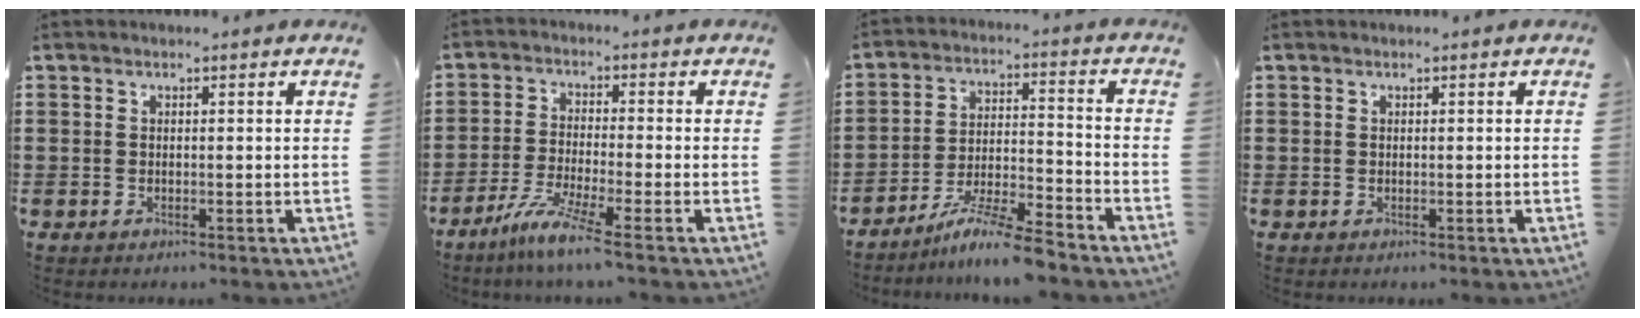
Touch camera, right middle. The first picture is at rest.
{"total": 5.9, "force": [-4.3, -0.2, 4.0], "torque": [-0.086, -0.016, -0.082]}
{"total": 8.0, "force": [-7.1, -0.3, 3.7], "torque": [-0.074, -0.004, -0.139]}
{"total": 0.0}